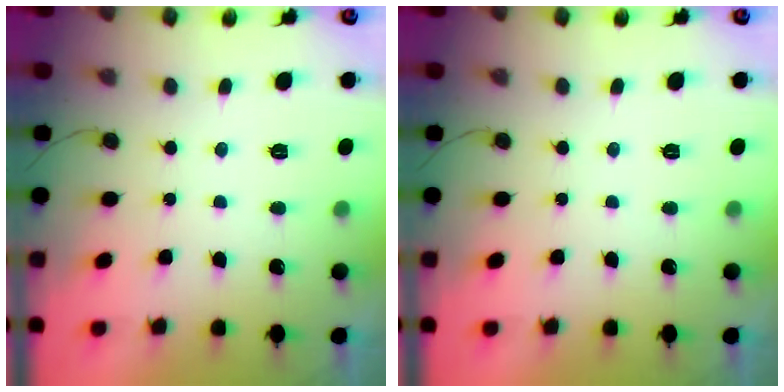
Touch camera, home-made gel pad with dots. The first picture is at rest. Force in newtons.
{"total": 0.0}